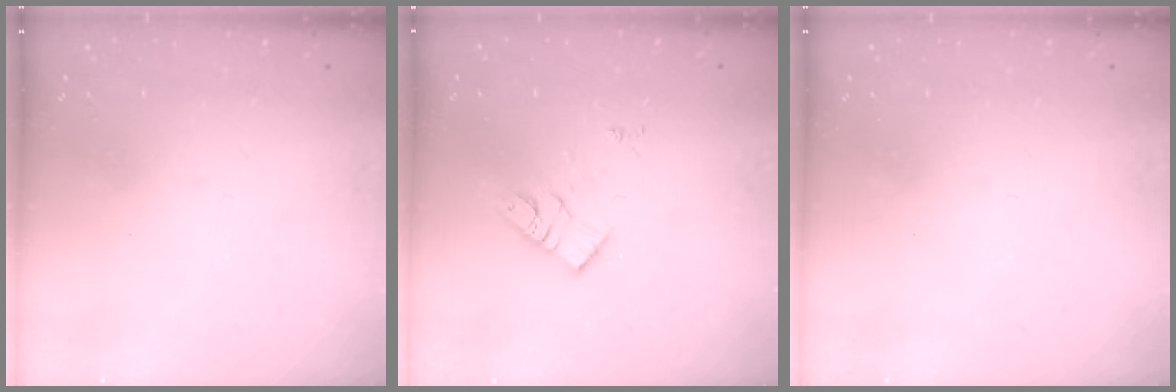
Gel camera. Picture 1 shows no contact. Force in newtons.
{"total": 10.7, "press": 10.7, "slide": 0.7}
{"total": 1.8, "press": 1.8, "slide": 0.4}